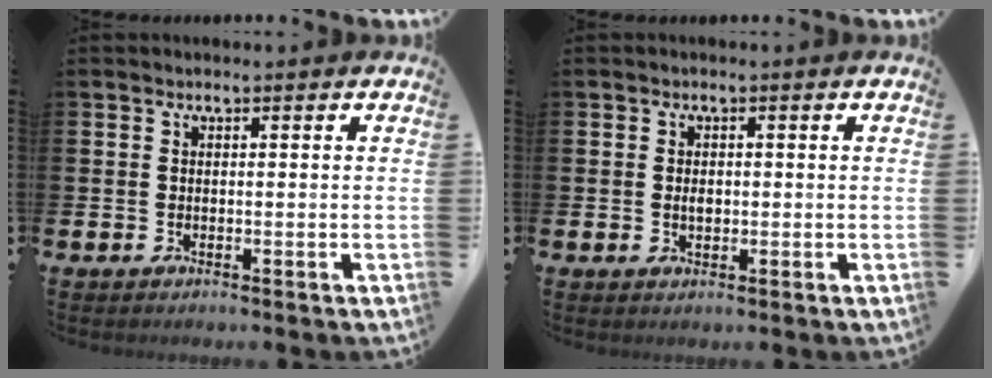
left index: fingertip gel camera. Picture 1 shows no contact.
{"total": 1.4, "force": [0.0, 0.9, 1.1], "torque": [-0.005, -0.001, -0.004]}